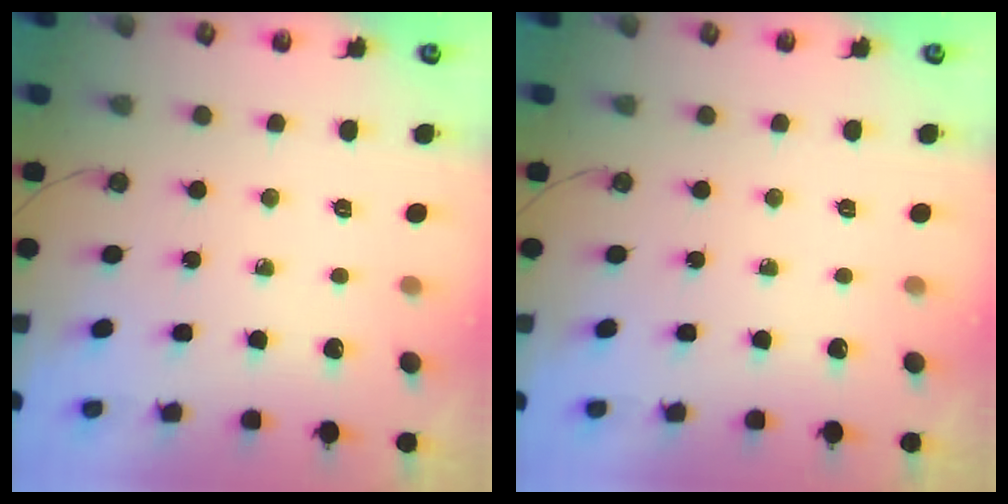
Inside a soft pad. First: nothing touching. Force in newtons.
{"total": 0.0}